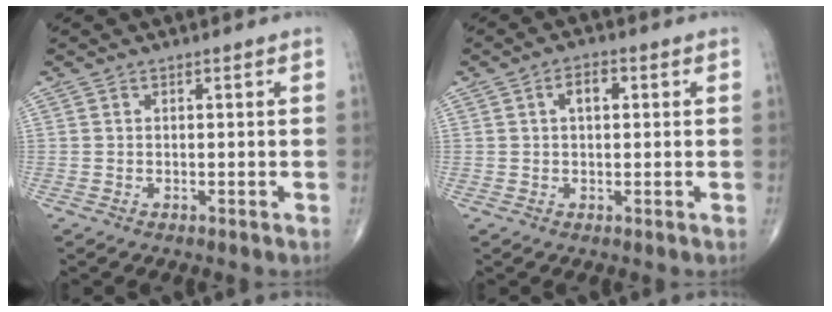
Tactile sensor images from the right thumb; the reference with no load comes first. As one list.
[{"total": 3.5, "force": [0.8, 2.0, 2.8], "torque": [-0.043, 0.009, 0.010]}]